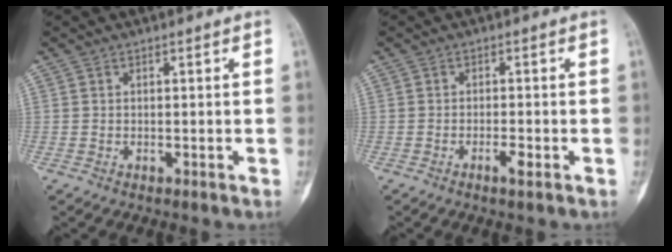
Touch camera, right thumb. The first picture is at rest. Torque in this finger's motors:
{"motor_torque": [-0.39, -0.42, 0.03, -0.04, -0.04]}